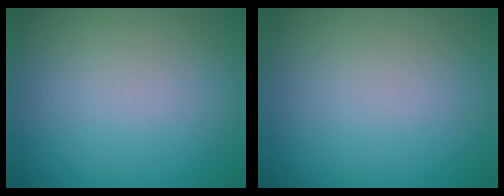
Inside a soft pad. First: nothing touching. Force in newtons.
{"total": 0.0}